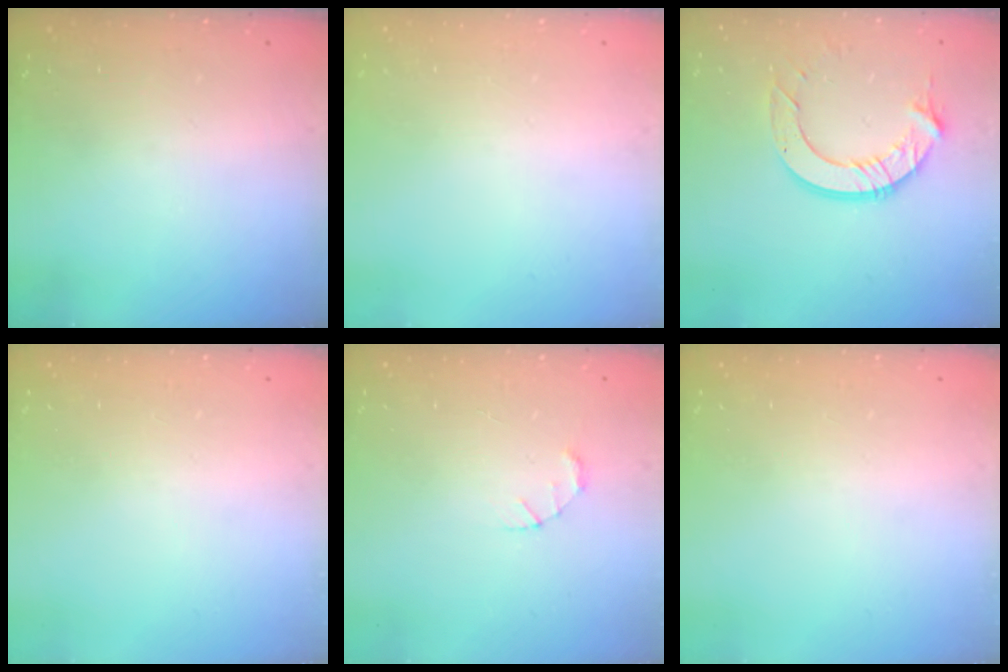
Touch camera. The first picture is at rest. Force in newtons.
{"total": 0.0}
{"total": 11.2, "press": 11.1, "slide": 1.3}
{"total": 0.0}
{"total": 1.5, "press": 1.5, "slide": 0.3}
{"total": 0.0}